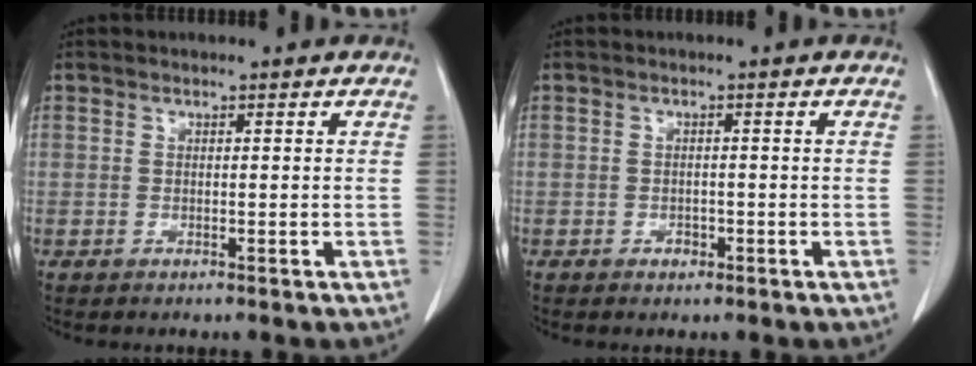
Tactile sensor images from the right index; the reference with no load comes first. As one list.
[{"total": 1.2, "force": [-0.7, 0.8, 0.6], "torque": [-0.010, 0.001, -0.008]}]